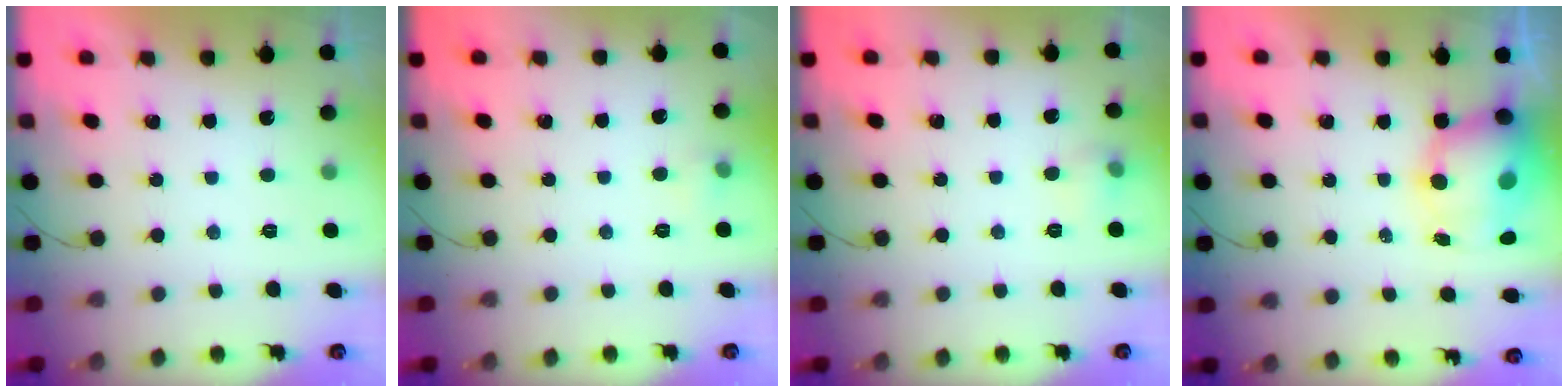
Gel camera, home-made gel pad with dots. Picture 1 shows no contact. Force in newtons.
{"total": 7.7, "press": 3.2, "slide": 7.0}
{"total": 5.8, "press": 5.6, "slide": 1.6}
{"total": 9.4, "press": 9.0, "slide": 2.7}